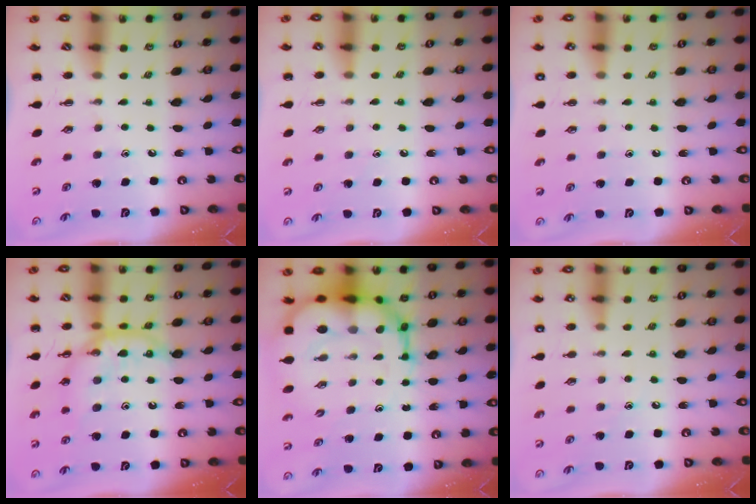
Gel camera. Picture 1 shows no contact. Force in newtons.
{"total": 5.7, "press": 5.4, "slide": 1.9}
{"total": 2.6, "press": 2.1, "slide": 1.6}
{"total": 15.5, "press": 15.4, "slide": 1.2}
{"total": 15.1, "press": 14.6, "slide": 3.9}
{"total": 5.7, "press": 5.5, "slide": 1.5}